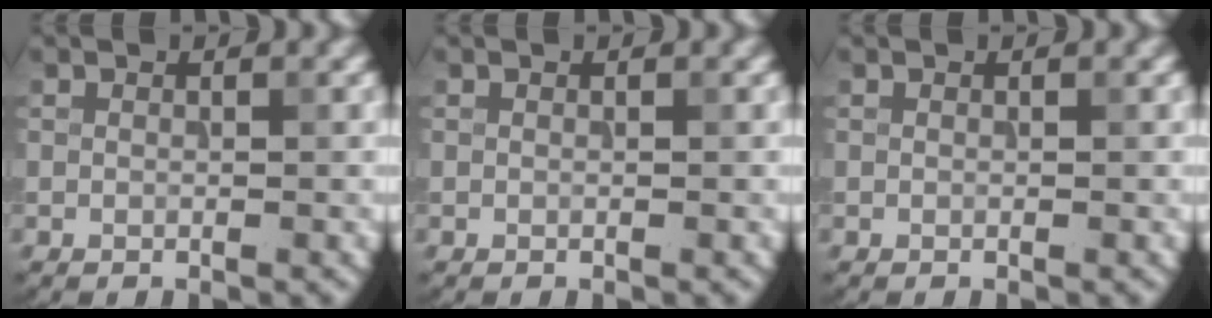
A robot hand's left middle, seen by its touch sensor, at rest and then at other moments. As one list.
[{"total": 0.0}, {"total": 0.0}]